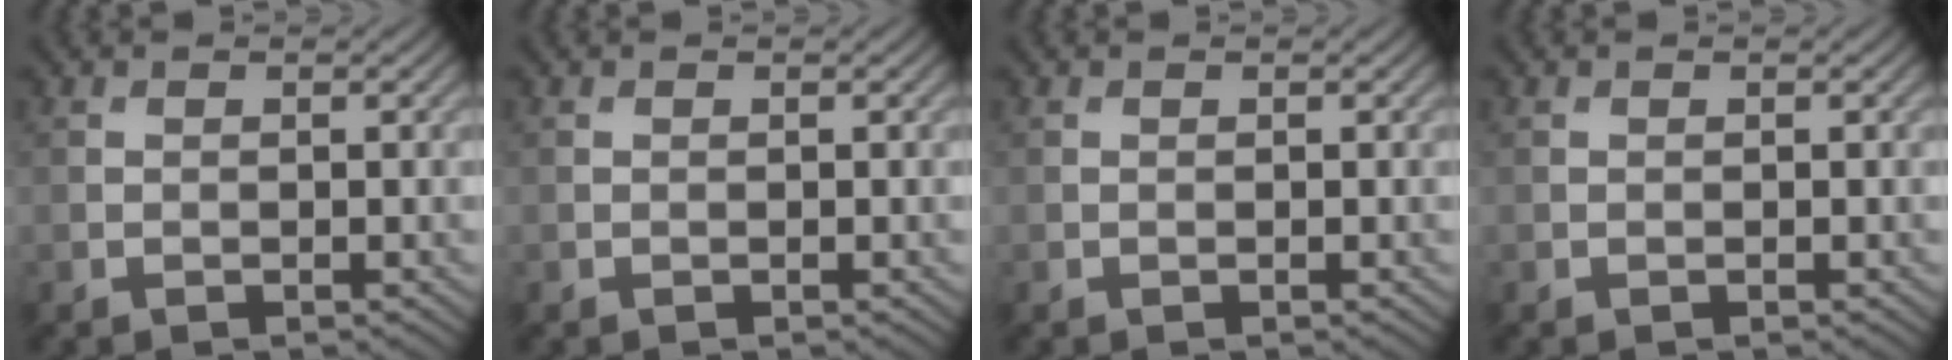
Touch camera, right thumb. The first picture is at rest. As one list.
[{"total": 0.0}, {"total": 0.0}, {"total": 0.0}]